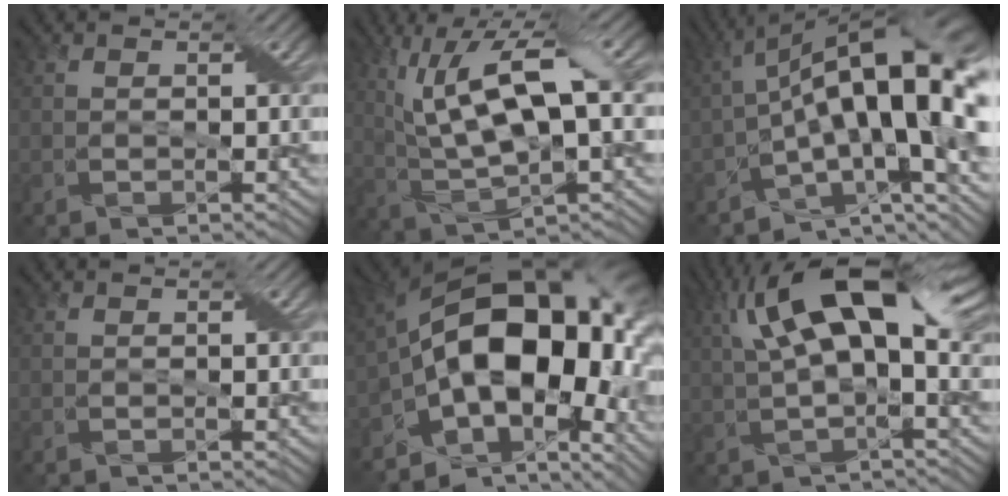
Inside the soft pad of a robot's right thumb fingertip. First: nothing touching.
{"total": 11.8, "force": [3.6, 3.5, 10.7], "torque": [-0.204, 0.014, 0.063]}
{"total": 16.9, "force": [-2.6, 6.9, 15.2], "torque": [-0.205, 0.015, -0.055]}
{"total": 0.0}
{"total": 18.2, "force": [-3.1, 11.5, 13.8], "torque": [-0.240, -0.019, -0.040]}
{"total": 12.5, "force": [4.3, 4.1, 11.0], "torque": [-0.202, 0.015, 0.074]}